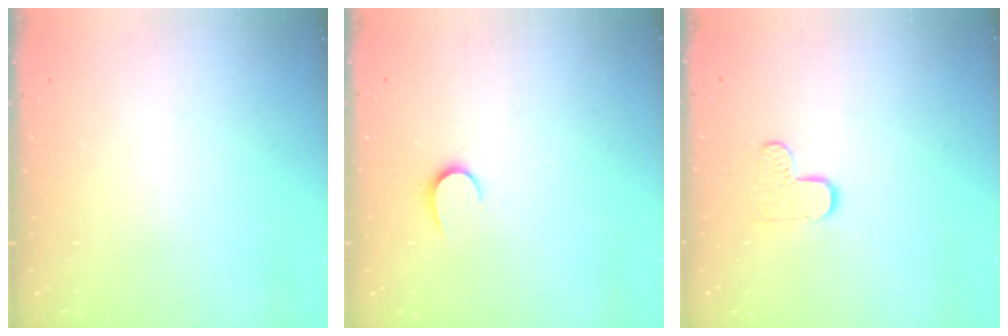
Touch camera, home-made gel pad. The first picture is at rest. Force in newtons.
{"total": 6.3, "press": 6.3, "slide": 0.5}
{"total": 5.9, "press": 5.9, "slide": 0.2}